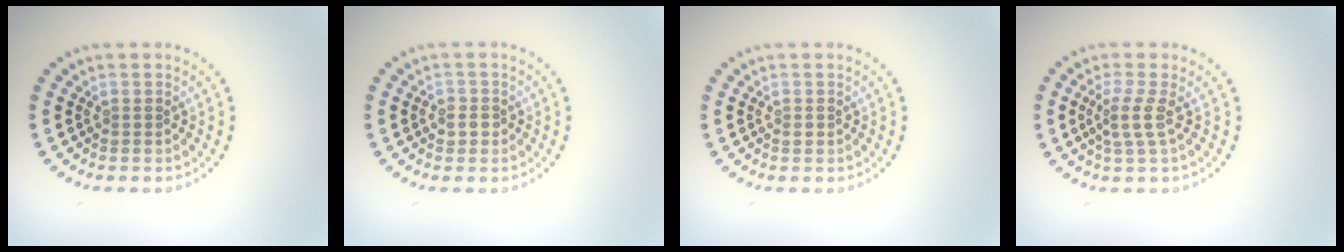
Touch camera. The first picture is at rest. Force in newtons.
{"total": 1.3, "press": 1.2, "slide": 0.5}
{"total": 0.5, "press": 0.4, "slide": 0.3}
{"total": 2.1, "press": 1.6, "slide": 1.4}